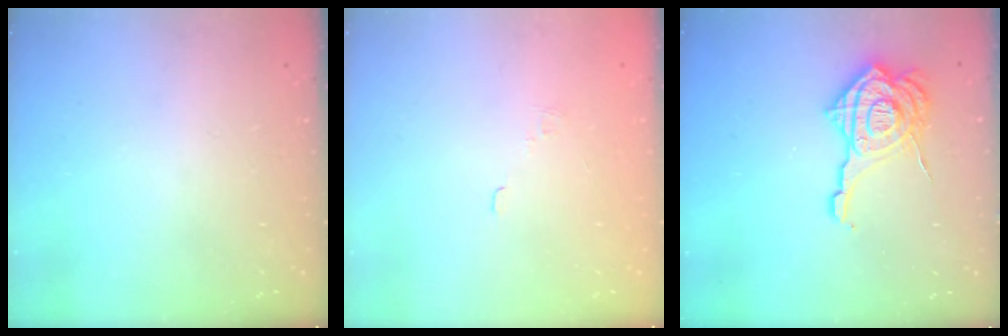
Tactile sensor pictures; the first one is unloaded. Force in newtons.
{"total": 1.8, "press": 1.3, "slide": 1.2}
{"total": 18.6, "press": 18.5, "slide": 1.8}